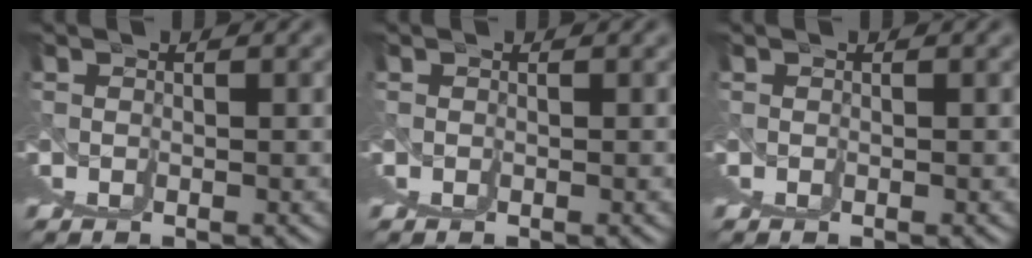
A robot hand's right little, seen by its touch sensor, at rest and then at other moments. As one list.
[{"total": 0.0}, {"total": 0.0}]